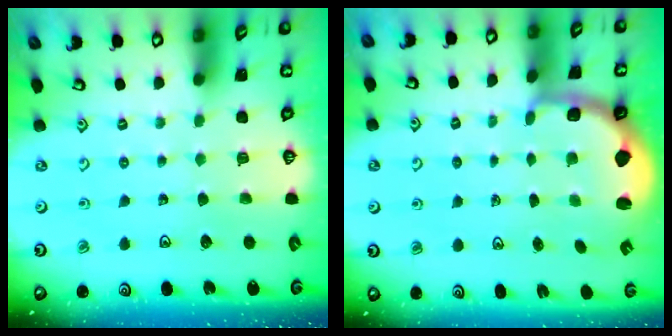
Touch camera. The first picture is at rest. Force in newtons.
{"total": 3.0, "press": 2.1, "slide": 2.1}